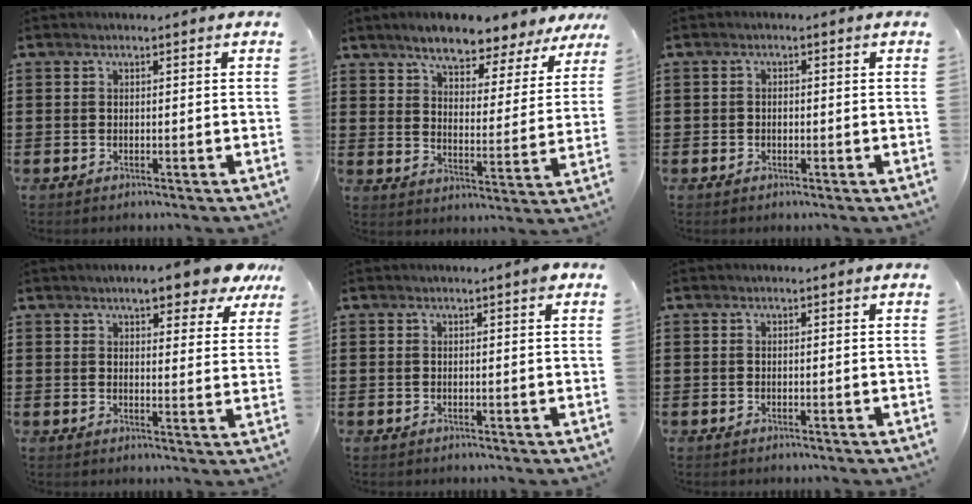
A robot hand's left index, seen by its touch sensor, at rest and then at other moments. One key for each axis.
{"total": 7.2, "fx": 6.5, "fy": 1.1, "fz": 2.8, "tx": -0.075, "ty": -0.034, "tz": 0.111}
{"total": 1.0, "fx": -0.4, "fy": 0.8, "fz": 0.4, "tx": -0.011, "ty": 0.003, "tz": -0.010}
{"total": 7.1, "fx": 5.8, "fy": 1.3, "fz": 3.8, "tx": -0.066, "ty": -0.018, "tz": 0.100}
{"total": 1.1, "fx": 0.7, "fy": 0.0, "fz": 0.9, "tx": -0.011, "ty": -0.002, "tz": 0.010}
{"total": 0.0}